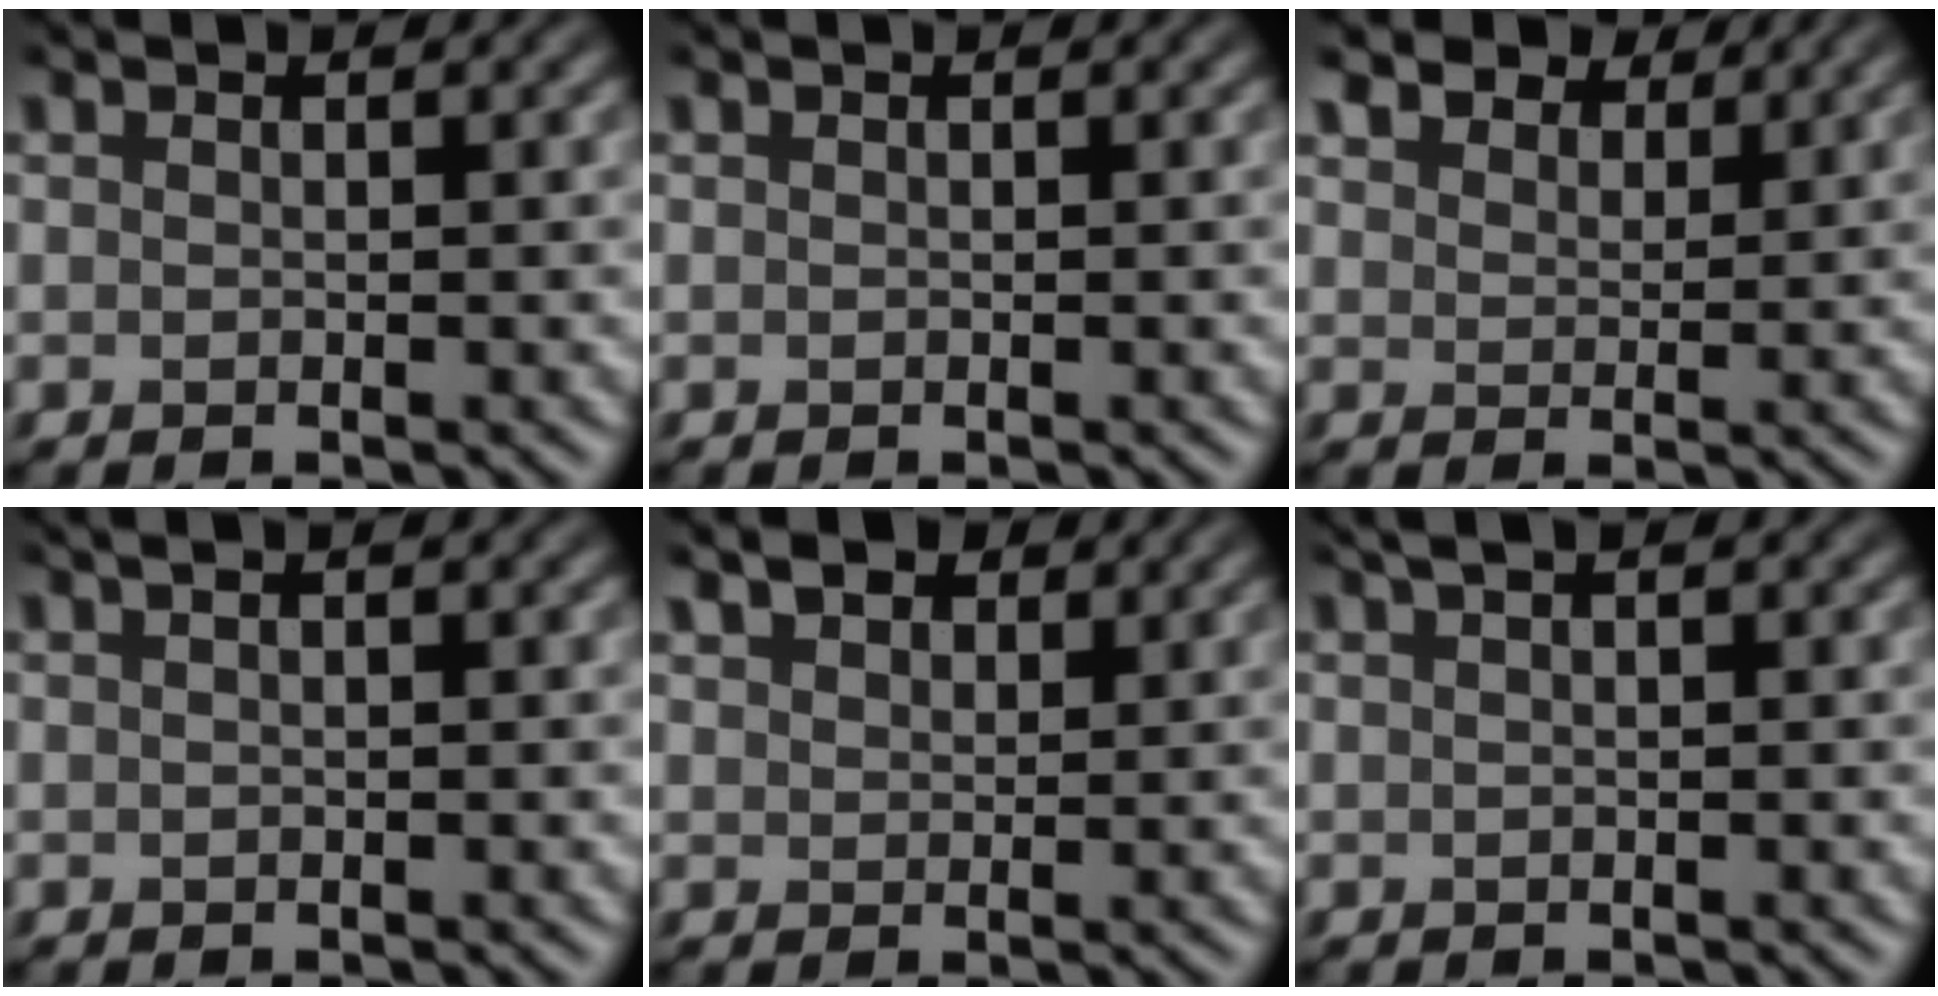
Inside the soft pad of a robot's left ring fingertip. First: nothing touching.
{"total": 0.0}
{"total": 5.5, "force": [4.7, 2.2, 1.8], "torque": [-0.043, -0.004, 0.084]}
{"total": 1.6, "force": [0.6, 0.6, 1.4], "torque": [-0.016, -0.003, 0.000]}
{"total": 2.3, "force": [1.8, 1.2, 0.9], "torque": [-0.021, 0.004, 0.033]}
{"total": 2.1, "force": [1.0, 0.6, 1.8], "torque": [-0.026, 0.002, 0.010]}